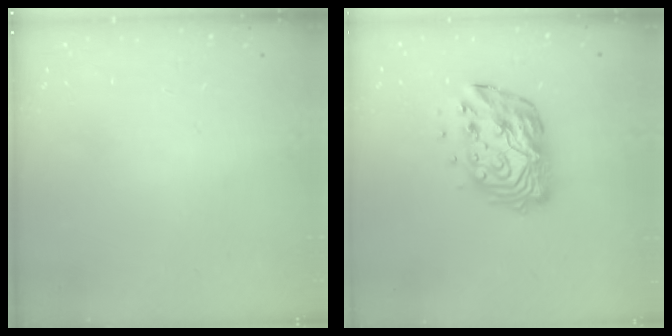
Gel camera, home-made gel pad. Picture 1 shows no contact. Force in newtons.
{"total": 14.2, "press": 14.2, "slide": 1.3}